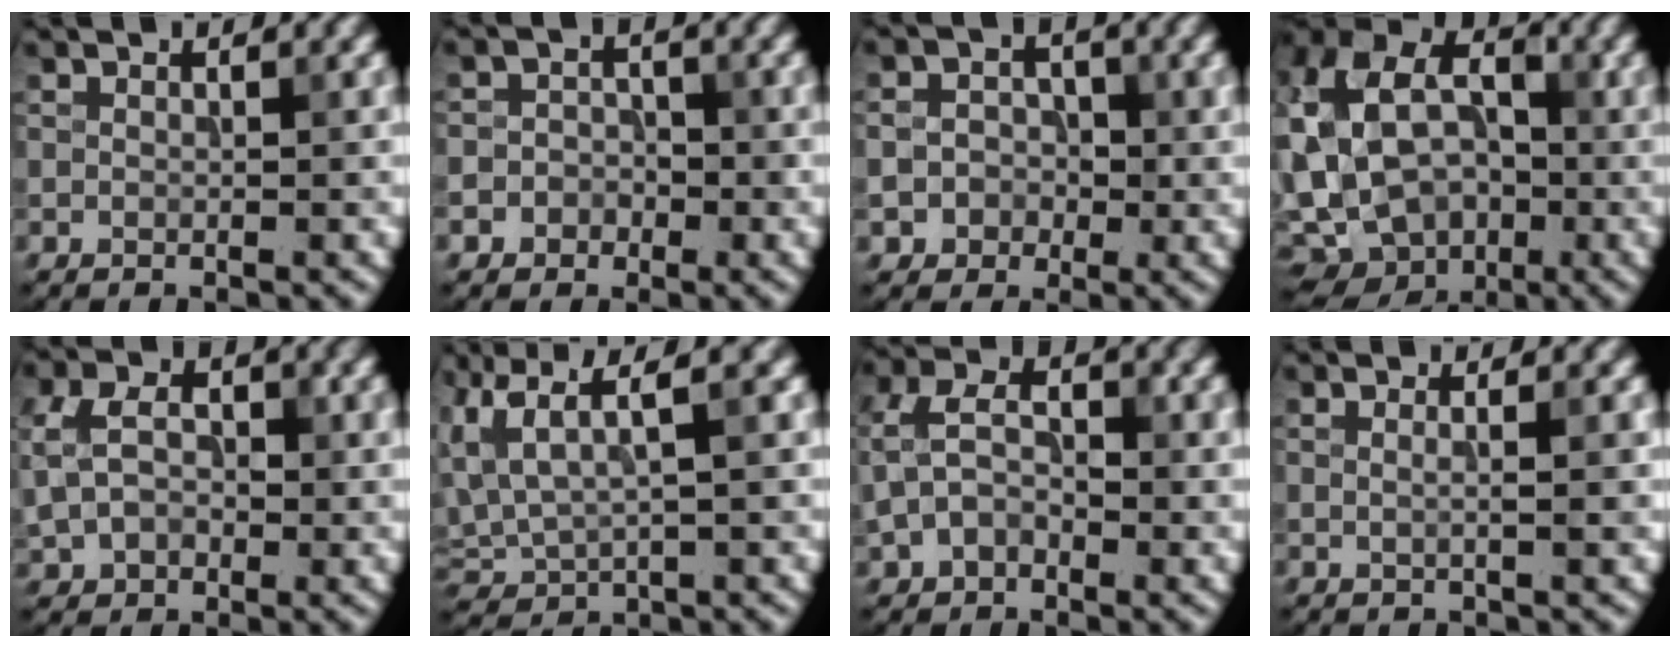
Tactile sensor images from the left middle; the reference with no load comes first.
{"total": 2.6, "force": [-1.2, 2.3, 0.6], "torque": [0.017, 0.010, -0.034]}
{"total": 3.8, "force": [-1.0, 3.5, 1.2], "torque": [0.006, 0.012, -0.029]}
{"total": 17.6, "force": [-2.1, 14.8, 9.4], "torque": [-0.221, 0.022, -0.057]}
{"total": 5.0, "force": [0.2, 3.7, 3.3], "torque": [-0.075, 0.007, 0.008]}
{"total": 5.3, "force": [2.2, 1.8, 4.5], "torque": [-0.112, 0.014, 0.045]}
{"total": 4.7, "force": [-0.7, 3.2, 3.3], "torque": [-0.080, 0.009, -0.018]}
{"total": 1.6, "force": [0.3, 0.3, 1.5], "torque": [-0.022, -0.004, -0.001]}